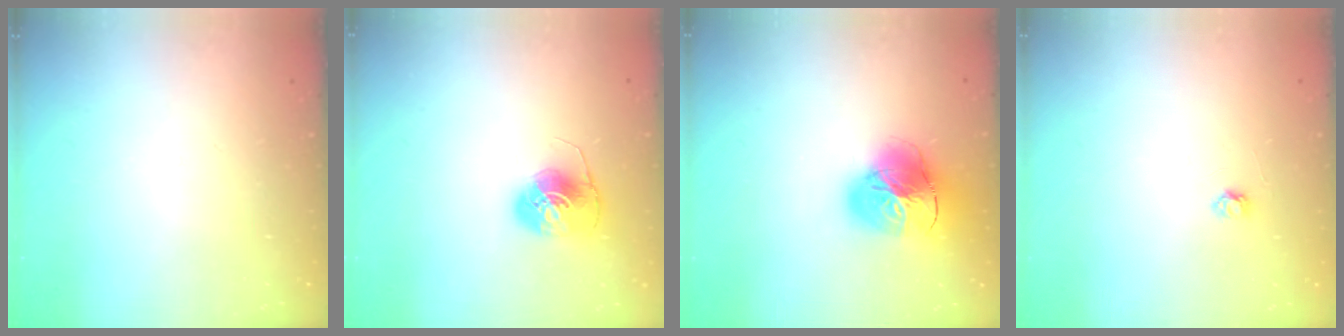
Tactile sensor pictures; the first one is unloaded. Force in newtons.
{"total": 7.9, "press": 7.9, "slide": 0.3}
{"total": 19.8, "press": 19.6, "slide": 2.3}
{"total": 2.6, "press": 2.6, "slide": 0.3}